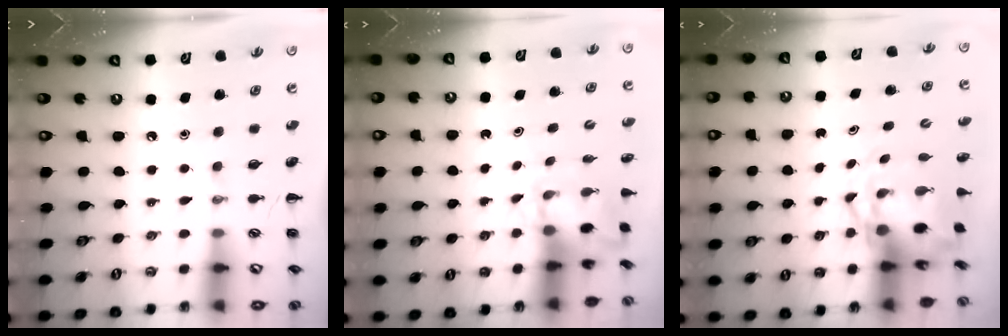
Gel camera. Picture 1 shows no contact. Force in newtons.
{"total": 2.7, "press": 2.5, "slide": 0.9}
{"total": 5.0, "press": 4.9, "slide": 1.1}